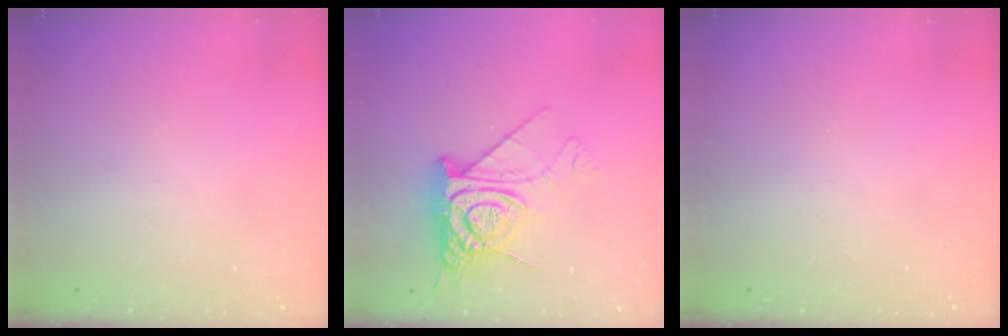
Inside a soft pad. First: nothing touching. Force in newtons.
{"total": 14.4, "press": 14.4, "slide": 1.3}
{"total": 0.0}